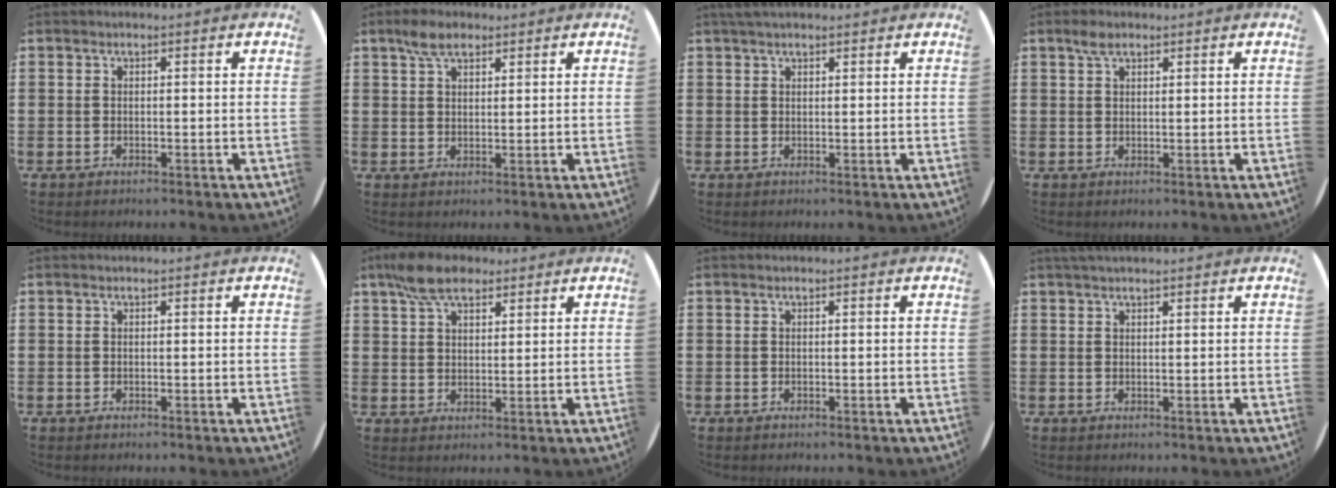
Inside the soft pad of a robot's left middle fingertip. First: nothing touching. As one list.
[{"total": 3.9, "force": [2.8, 1.8, 2.0], "torque": [-0.036, 0.004, 0.051]}, {"total": 1.7, "force": [1.5, 0.4, 0.7], "torque": [-0.016, 0.004, 0.027]}, {"total": 2.1, "force": [1.5, 1.0, 1.1], "torque": [-0.016, 0.002, 0.025]}, {"total": 0.0}, {"total": 6.4, "force": [4.9, 3.0, 2.9], "torque": [-0.063, 0.000, 0.091]}, {"total": 0.0}, {"total": 1.2, "force": [1.1, 0.1, 0.5], "torque": [-0.011, 0.002, 0.021]}]